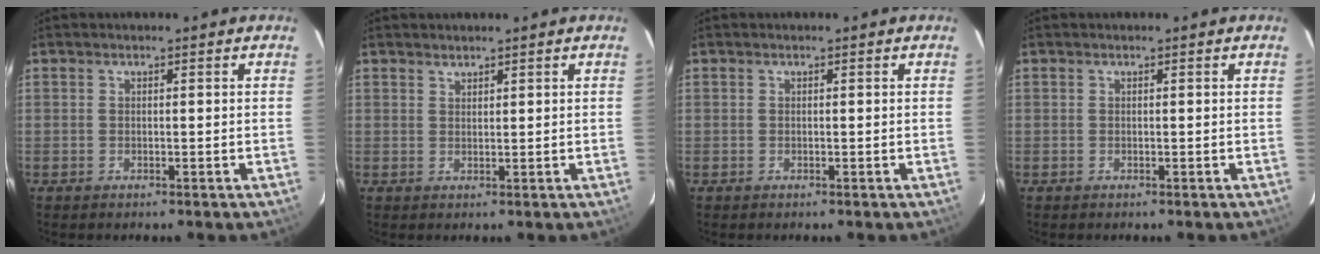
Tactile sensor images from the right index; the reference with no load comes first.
{"total": 1.0, "force": [1.0, 0.4, 0.1], "torque": [-0.002, 0.002, 0.019]}
{"total": 0.0}
{"total": 0.0}